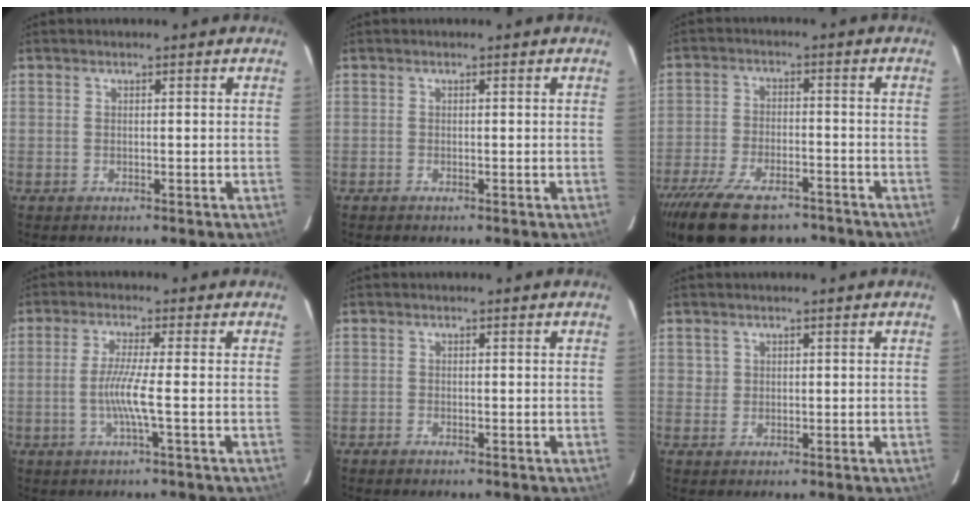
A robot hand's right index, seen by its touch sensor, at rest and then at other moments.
{"total": 0.0}
{"total": 18.1, "force": [-13.3, 7.7, 9.5], "torque": [-0.205, -0.027, -0.214]}
{"total": 5.1, "force": [-1.3, -1.1, 4.8], "torque": [-0.101, -0.007, -0.027]}
{"total": 0.9, "force": [-0.7, 0.5, 0.2], "torque": [-0.008, -0.002, -0.015]}
{"total": 1.5, "force": [0.4, 1.4, -0.1], "torque": [0.007, 0.004, 0.006]}